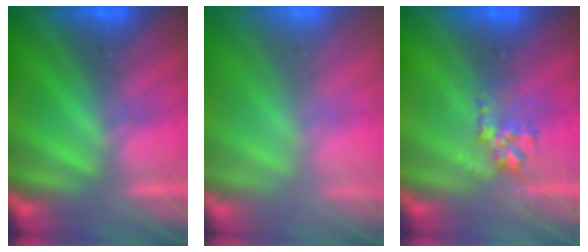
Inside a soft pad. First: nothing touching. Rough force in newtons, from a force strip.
{"total": 7.7}
{"total": 2.8}